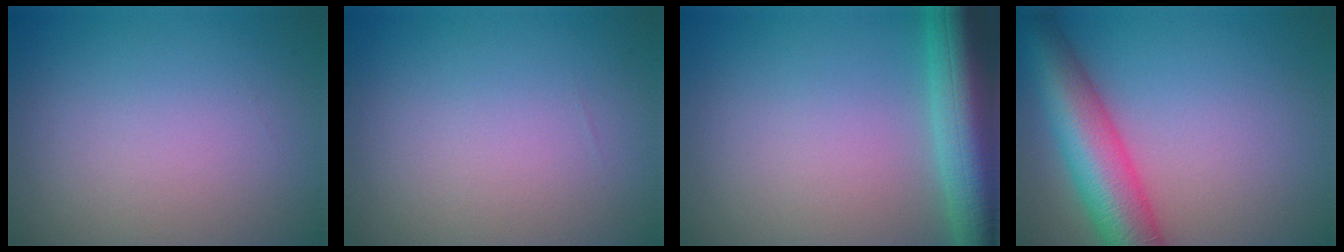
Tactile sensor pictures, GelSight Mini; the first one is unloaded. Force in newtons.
{"total": 0.0}
{"total": 8.9, "press": 8.9, "slide": 0.3}
{"total": 9.5, "press": 9.5, "slide": 0.3}